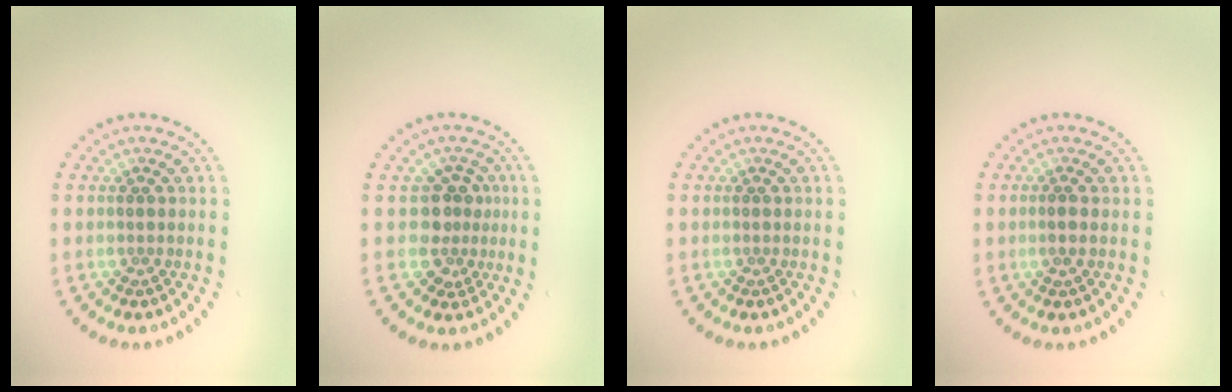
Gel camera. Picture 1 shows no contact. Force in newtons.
{"total": 2.6, "press": 2.2, "slide": 1.5}
{"total": 0.0}
{"total": 0.6, "press": 0.4, "slide": 0.4}